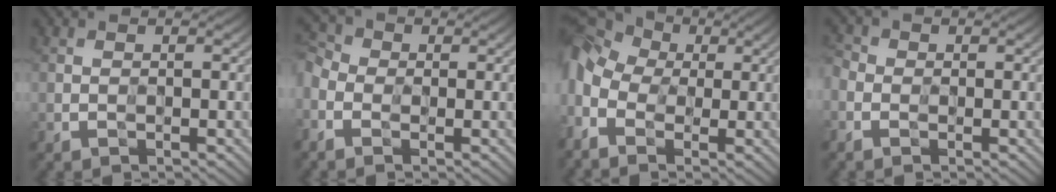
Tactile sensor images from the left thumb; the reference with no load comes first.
{"total": 5.5, "force": [-1.6, 4.1, 3.2], "torque": [-0.079, 0.002, -0.040]}
{"total": 11.3, "force": [-0.2, 8.6, 7.3], "torque": [-0.199, -0.005, -0.003]}
{"total": 3.5, "force": [-1.1, 2.7, 2.0], "torque": [-0.028, 0.000, -0.024]}